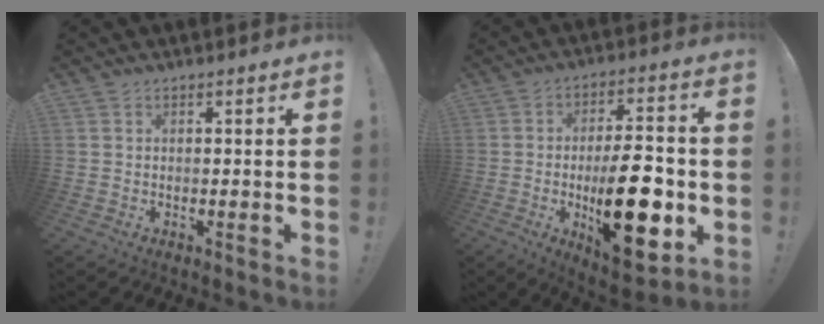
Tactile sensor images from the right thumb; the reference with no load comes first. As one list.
[{"total": 22.2, "force": [-4.3, 9.0, 19.9], "torque": [-0.307, 0.006, -0.059]}]